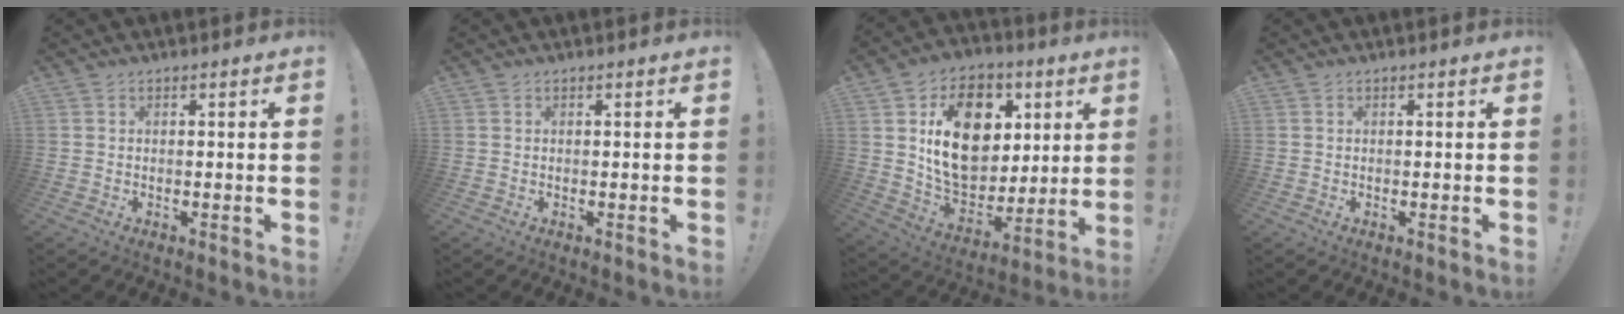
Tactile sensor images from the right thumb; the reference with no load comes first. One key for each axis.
{"total": 0.0}
{"total": 20.4, "fx": 5.8, "fy": 15.2, "fz": 12.4, "tx": -0.180, "ty": -0.022, "tz": 0.113}
{"total": 0.0}